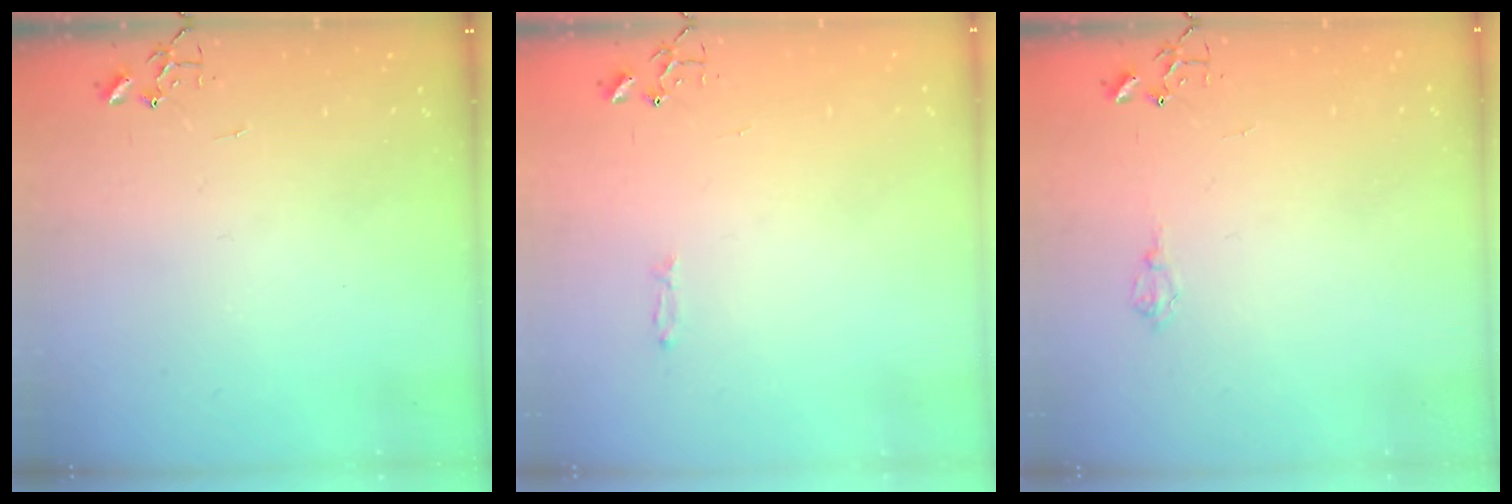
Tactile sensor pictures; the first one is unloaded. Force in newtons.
{"total": 3.1, "press": 3.1, "slide": 0.4}
{"total": 5.6, "press": 5.6, "slide": 0.7}